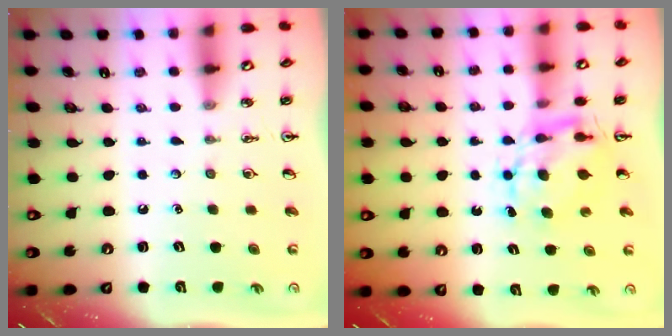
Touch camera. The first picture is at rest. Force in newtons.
{"total": 6.8, "press": 6.8, "slide": 0.6}